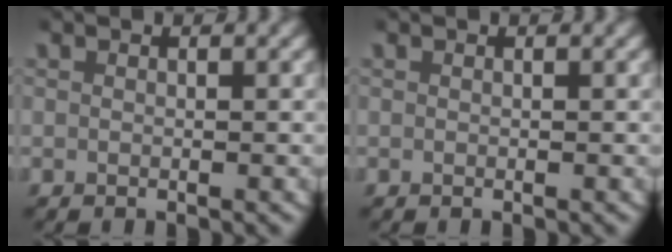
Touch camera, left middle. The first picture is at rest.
{"total": 0.0}